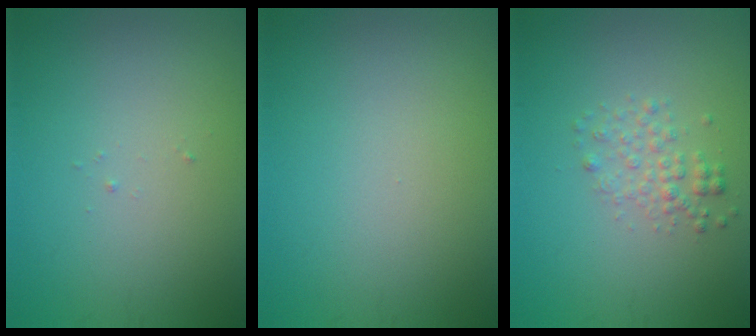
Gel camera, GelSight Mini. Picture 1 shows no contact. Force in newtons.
{"total": 0.0}
{"total": 1.9, "press": 1.9, "slide": 0.1}